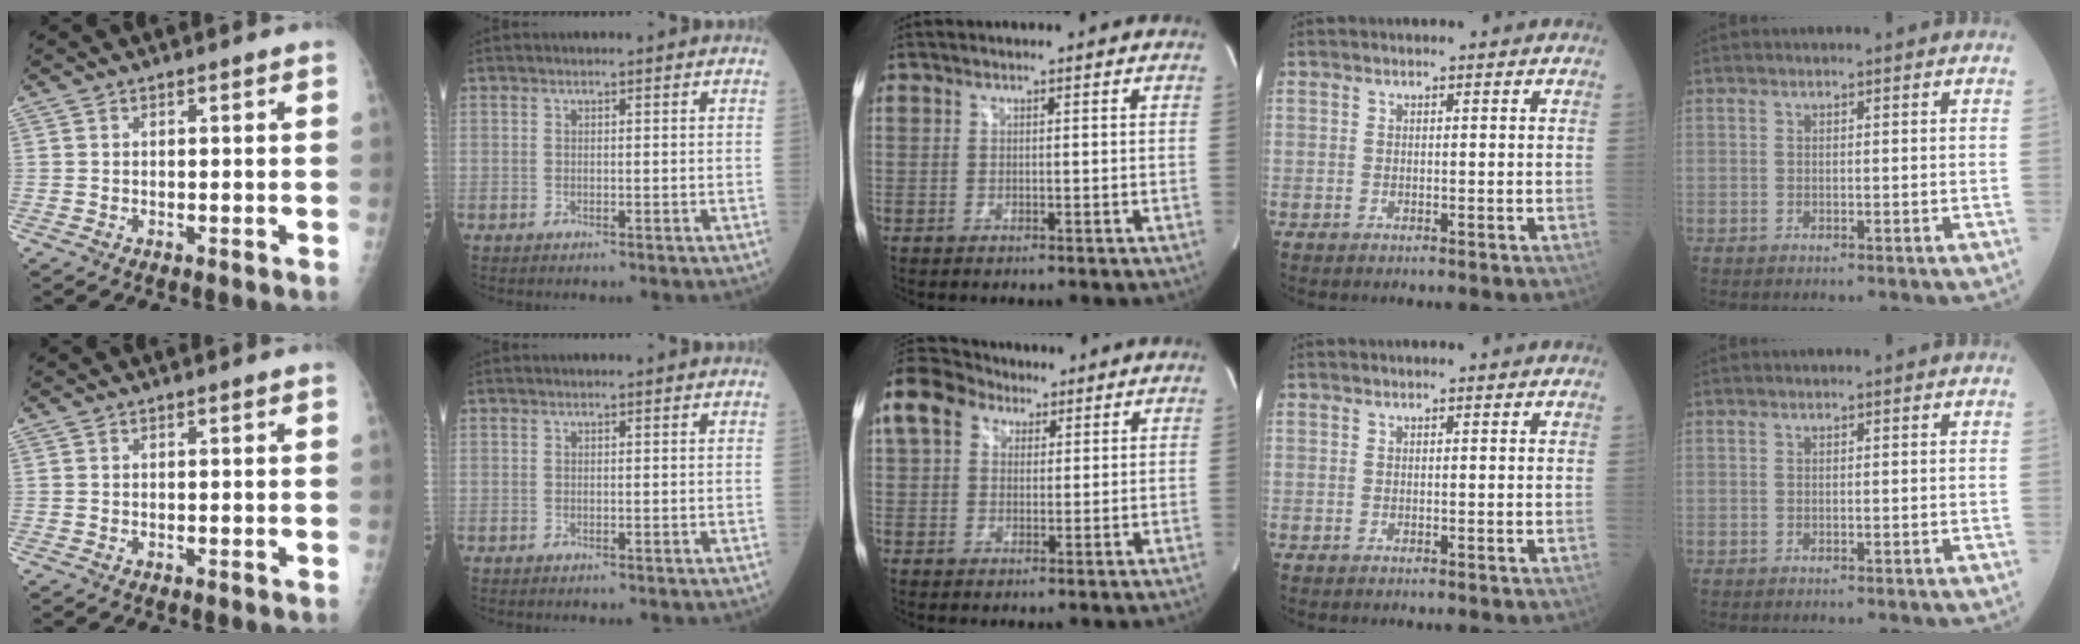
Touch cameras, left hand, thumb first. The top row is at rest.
{"middle": {"total": 11.3, "force": [6.0, 8.0, 5.2], "torque": [-0.127, 0.051, 0.108]}}